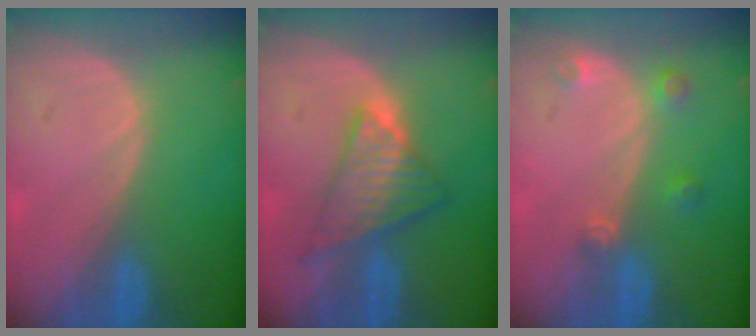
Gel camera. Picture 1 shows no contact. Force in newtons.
{"total": 7.0, "press": 6.6, "slide": 2.5}
{"total": 2.7, "press": 2.6, "slide": 0.4}